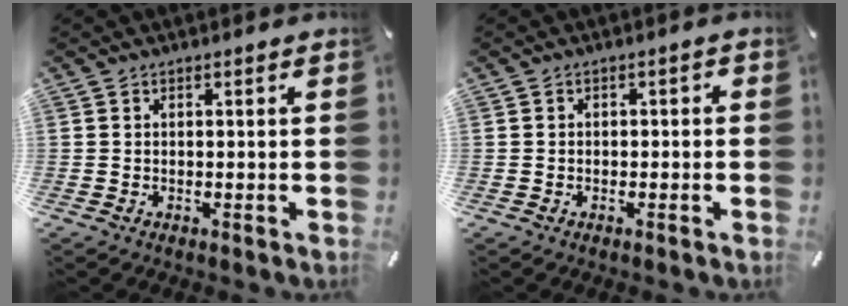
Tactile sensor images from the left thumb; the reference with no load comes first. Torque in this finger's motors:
{"motor_torque": [-0.05, -0.10, 0.07, 0.07, -0.01]}